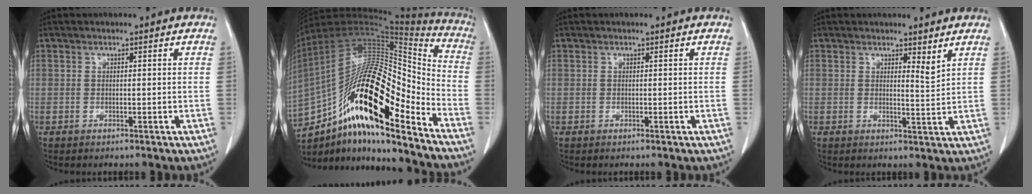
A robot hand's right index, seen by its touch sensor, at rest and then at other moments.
{"total": 25.9, "force": [-13.1, 6.6, 21.3], "torque": [-0.378, 0.013, -0.221]}
{"total": 0.0}
{"total": 2.2, "force": [1.7, 0.1, 1.3], "torque": [-0.024, -0.014, 0.027]}